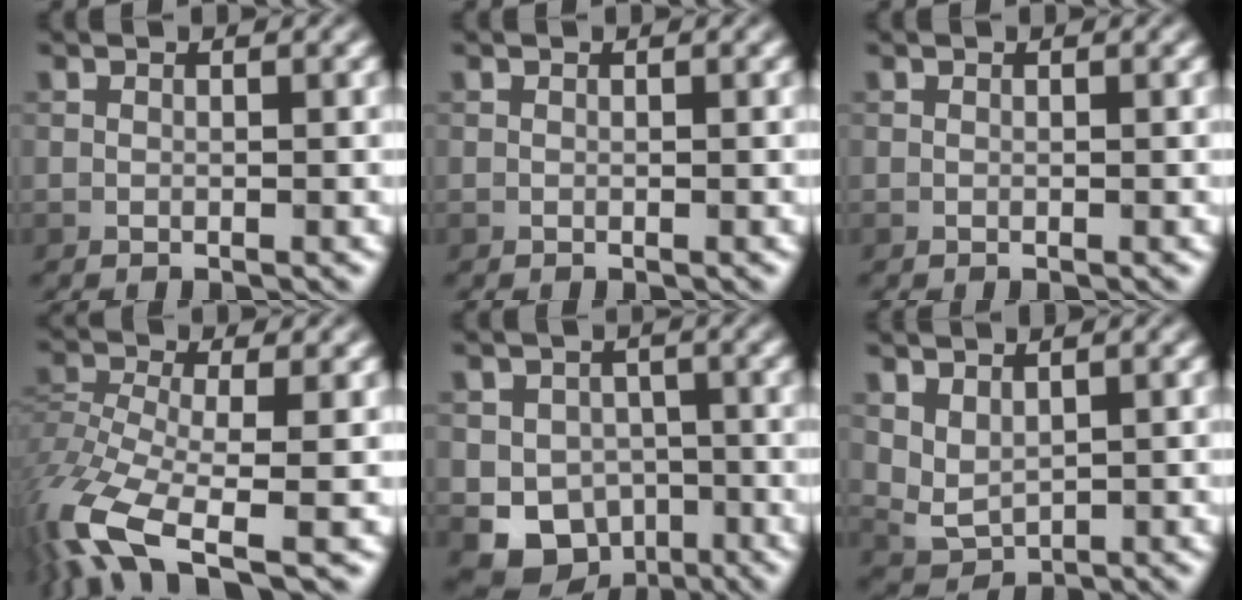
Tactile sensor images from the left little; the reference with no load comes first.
{"total": 0.0}
{"total": 0.0}
{"total": 10.5, "force": [-6.0, 3.7, 7.8], "torque": [-0.177, -0.010, -0.118]}
{"total": 8.3, "force": [-3.5, 7.1, 2.4], "torque": [-0.019, -0.022, -0.072]}
{"total": 2.4, "force": [1.2, 1.5, 1.5], "torque": [-0.033, -0.006, 0.031]}